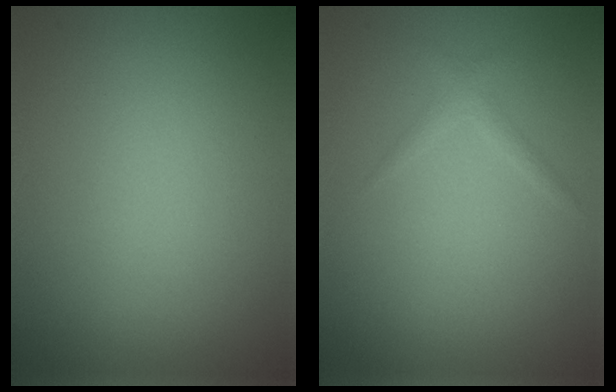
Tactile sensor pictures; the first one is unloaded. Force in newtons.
{"total": 0.9, "press": 0.9, "slide": 0.1}